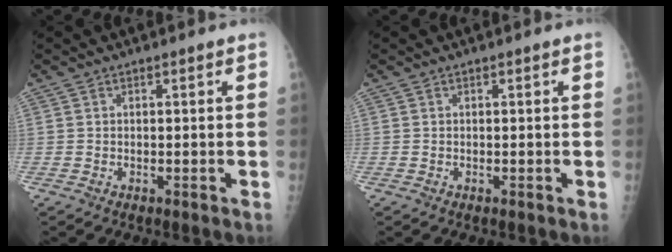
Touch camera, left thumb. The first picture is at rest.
{"total": 0.0}